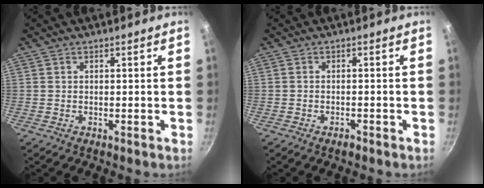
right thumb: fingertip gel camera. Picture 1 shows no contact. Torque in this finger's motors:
{"motor_torque": [-0.32, 0.23, -0.51, 0.14, 0.00]}